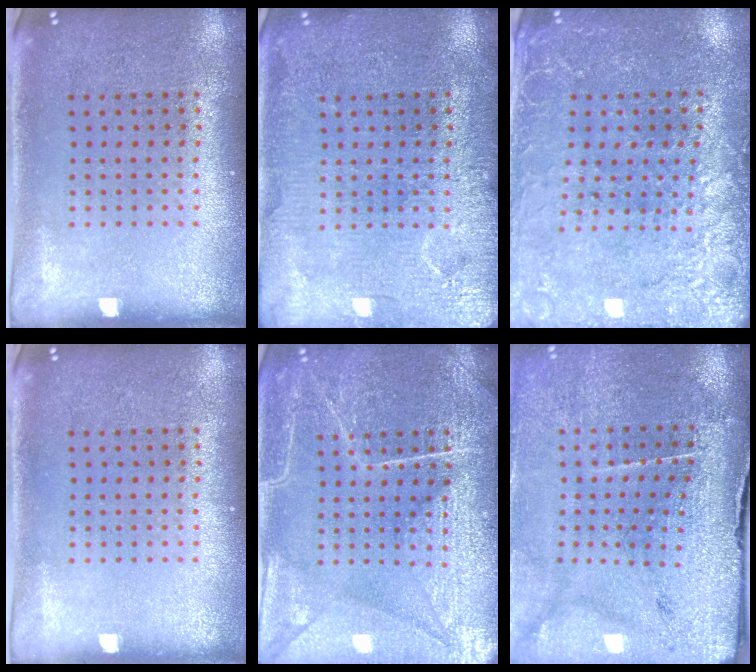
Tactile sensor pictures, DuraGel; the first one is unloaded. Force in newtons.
{"total": 4.8, "press": 4.7, "slide": 0.7}
{"total": 2.7, "press": 2.7, "slide": 0.3}
{"total": 0.0}
{"total": 6.7, "press": 6.6, "slide": 0.8}
{"total": 3.5, "press": 3.3, "slide": 0.9}